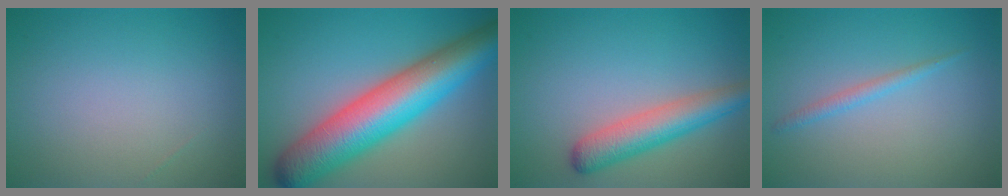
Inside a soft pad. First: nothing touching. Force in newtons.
{"total": 11.2, "press": 11.2, "slide": 0.3}
{"total": 4.6, "press": 4.6, "slide": 0.2}
{"total": 1.2, "press": 1.2, "slide": 0.0}